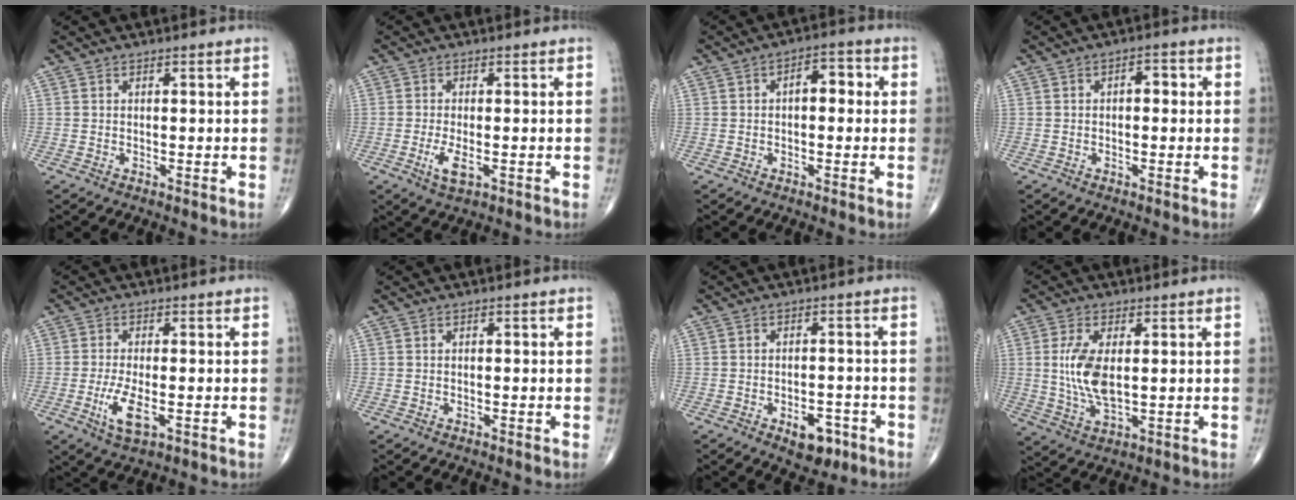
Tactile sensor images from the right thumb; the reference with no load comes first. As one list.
[{"total": 4.0, "force": [-1.3, 1.5, 3.5], "torque": [-0.072, -0.007, -0.021]}, {"total": 5.0, "force": [0.4, 2.8, 4.2], "torque": [-0.040, 0.019, -0.005]}, {"total": 2.7, "force": [0.2, 1.6, 2.2], "torque": [-0.017, 0.011, -0.006]}, {"total": 6.2, "force": [-1.9, 2.2, 5.4], "torque": [-0.109, -0.007, -0.032]}, {"total": 0.0}, {"total": 6.3, "force": [-3.2, 3.5, 4.1], "torque": [-0.038, 0.018, -0.040]}, {"total": 8.9, "force": [0.8, 4.0, 7.9], "torque": [-0.166, -0.013, 0.021]}]